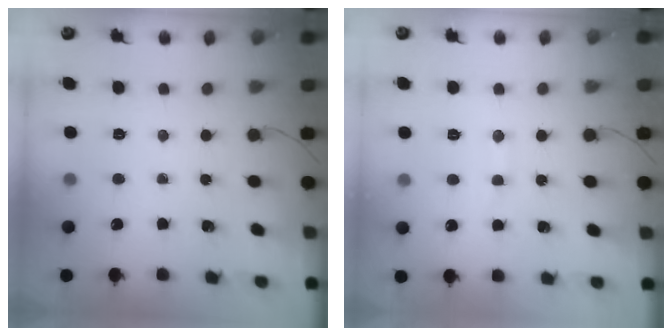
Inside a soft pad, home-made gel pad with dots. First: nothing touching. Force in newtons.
{"total": 5.9, "press": 5.7, "slide": 1.6}